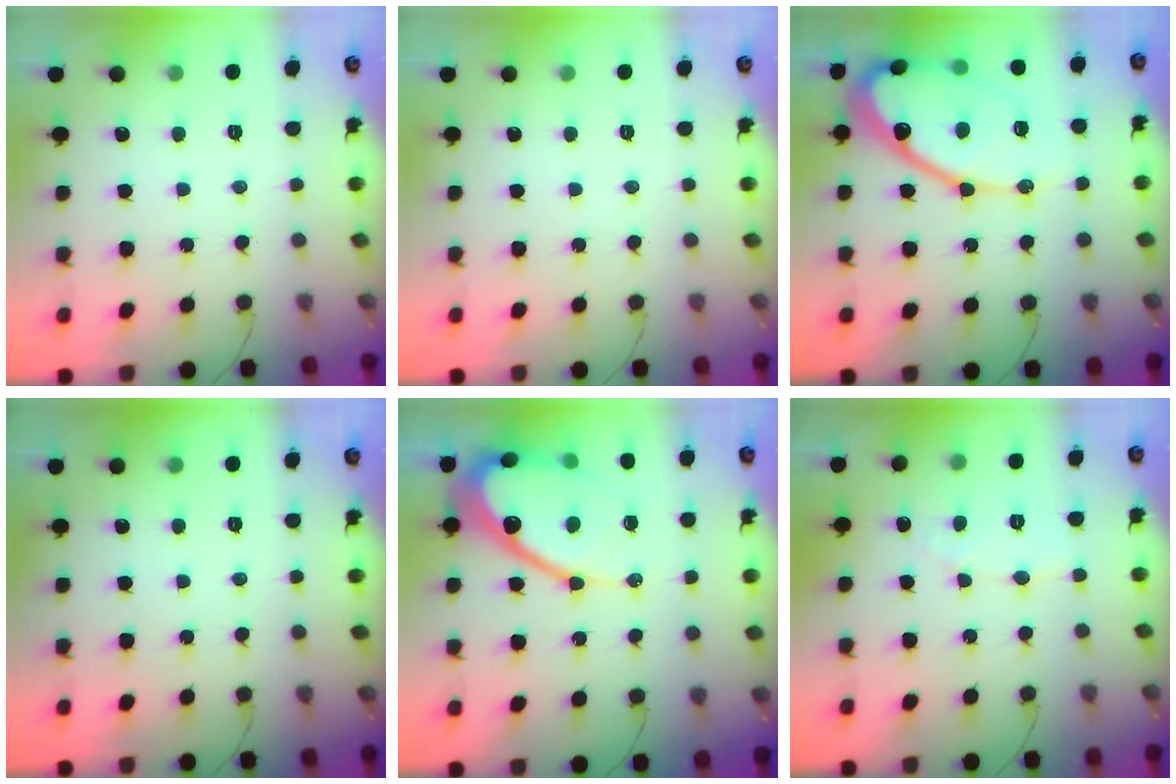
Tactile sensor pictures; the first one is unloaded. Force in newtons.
{"total": 0.0}
{"total": 20.2, "press": 20.1, "slide": 1.8}
{"total": 0.0}
{"total": 17.4, "press": 17.3, "slide": 1.4}
{"total": 4.3, "press": 4.2, "slide": 0.5}